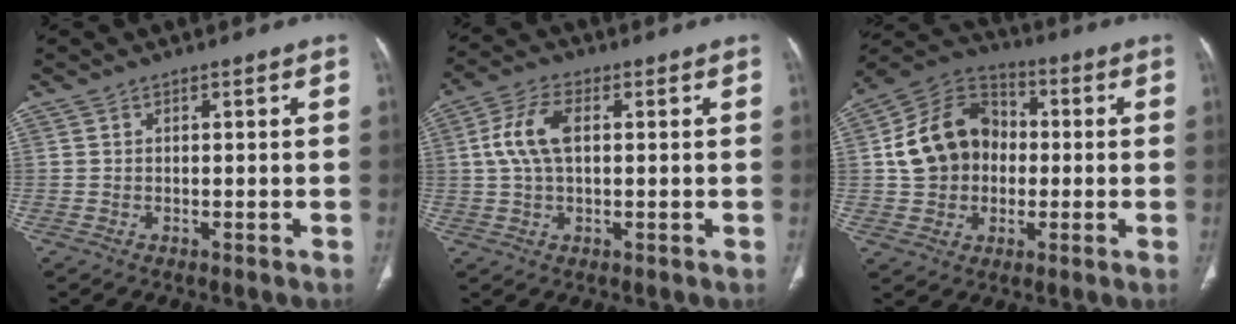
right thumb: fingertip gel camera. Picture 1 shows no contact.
{"total": 8.0, "force": [1.2, 4.3, 6.7], "torque": [-0.146, 0.018, 0.022]}
{"total": 15.3, "force": [0.2, 12.6, 8.7], "torque": [-0.130, 0.030, -0.002]}